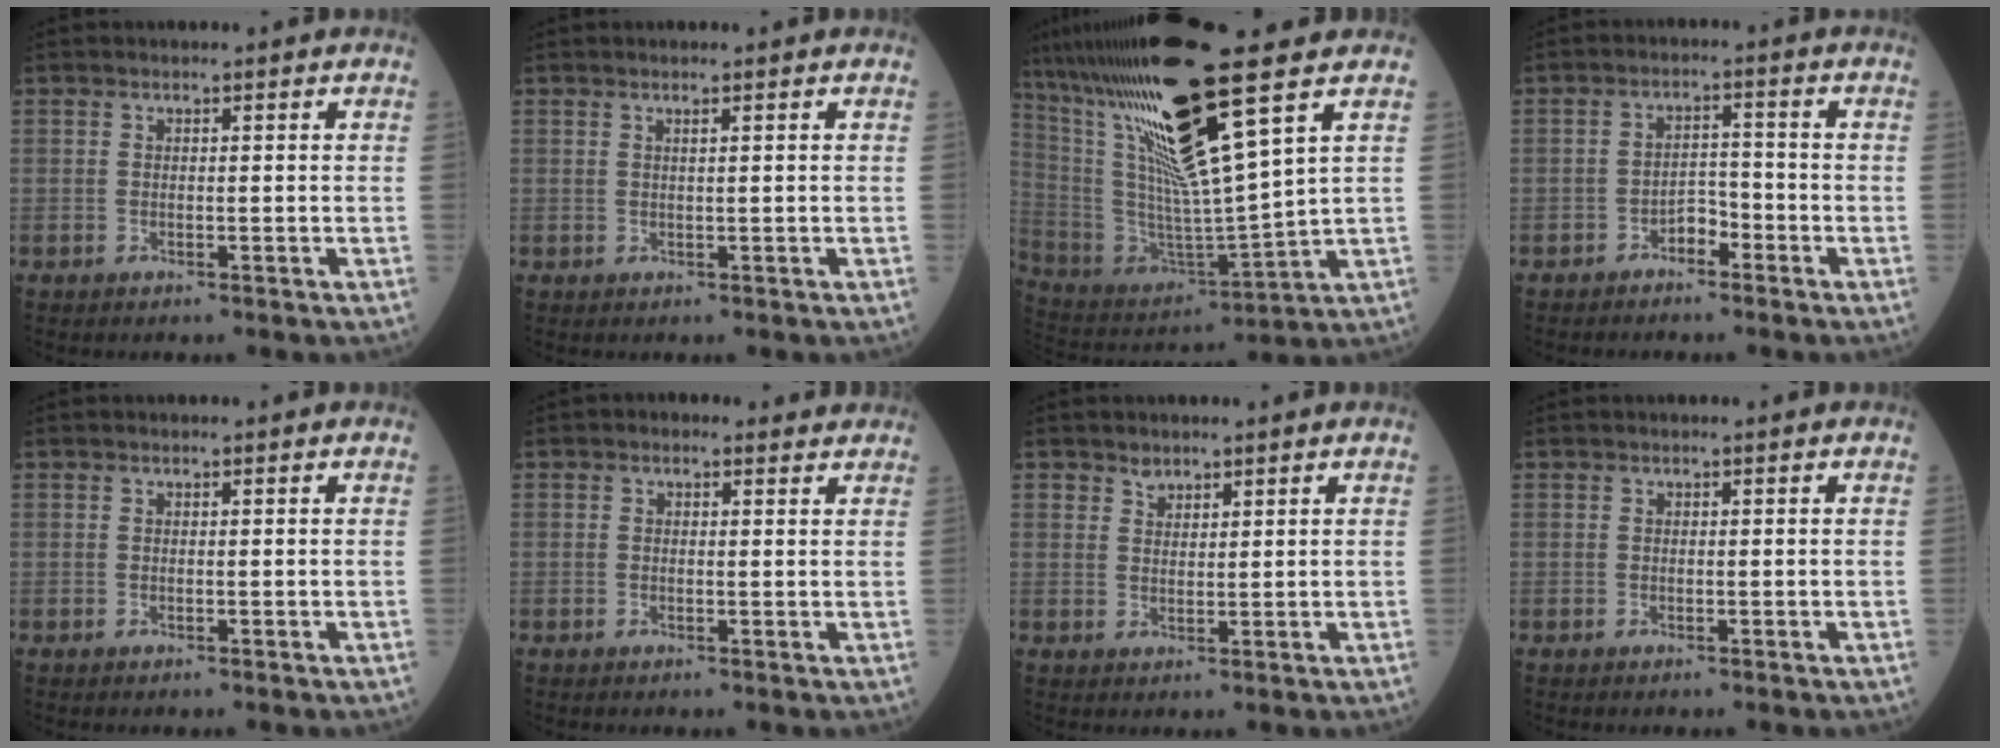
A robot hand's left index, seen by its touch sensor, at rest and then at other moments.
{"total": 0.7, "force": [0.4, -0.1, 0.6], "torque": [-0.015, -0.002, 0.011]}
{"total": 21.4, "force": [12.1, 0.2, 17.6], "torque": [-0.340, -0.008, 0.219]}
{"total": 3.0, "force": [-2.3, 1.4, 1.4], "torque": [-0.023, 0.002, -0.042]}
{"total": 0.0}
{"total": 2.5, "force": [1.6, 1.8, 0.6], "torque": [-0.006, 0.014, 0.018]}
{"total": 1.8, "force": [1.4, 1.0, 0.3], "torque": [-0.007, -0.001, 0.026]}
{"total": 0.0}